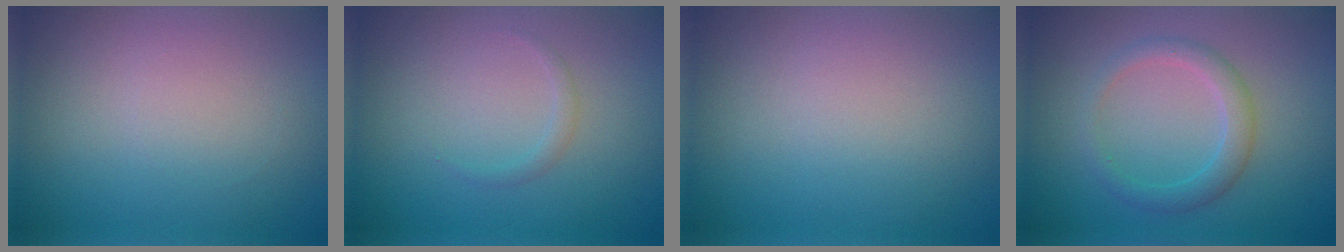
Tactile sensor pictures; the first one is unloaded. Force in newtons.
{"total": 0.7, "press": 0.7, "slide": 0.0}
{"total": 0.0}
{"total": 2.3, "press": 2.3, "slide": 0.1}